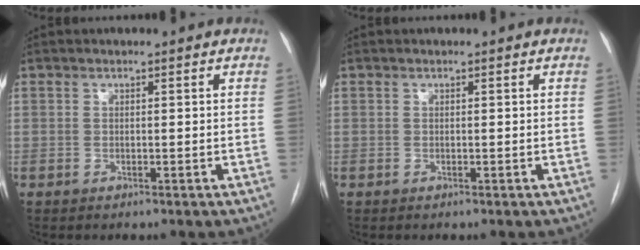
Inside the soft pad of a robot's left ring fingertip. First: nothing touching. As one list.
[{"total": 0.0}]